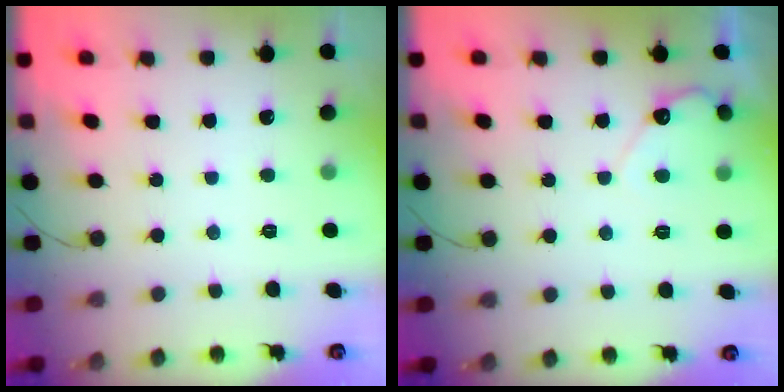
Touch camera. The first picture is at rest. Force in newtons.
{"total": 4.4, "press": 4.4, "slide": 0.3}